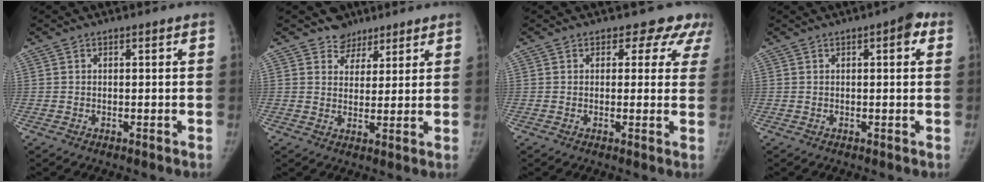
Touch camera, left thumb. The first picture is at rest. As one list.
[{"total": 5.0, "force": [3.7, 3.4, -0.3], "torque": [0.035, -0.025, 0.055]}, {"total": 7.1, "force": [5.5, 4.3, 1.0], "torque": [0.043, -0.018, 0.040]}, {"total": 3.5, "force": [1.3, 1.2, 3.0], "torque": [-0.032, 0.002, 0.009]}]